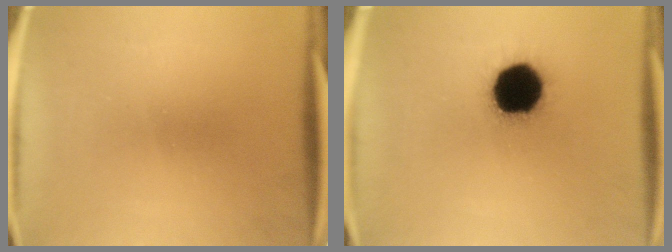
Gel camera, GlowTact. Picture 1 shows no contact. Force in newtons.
{"total": 18.5}